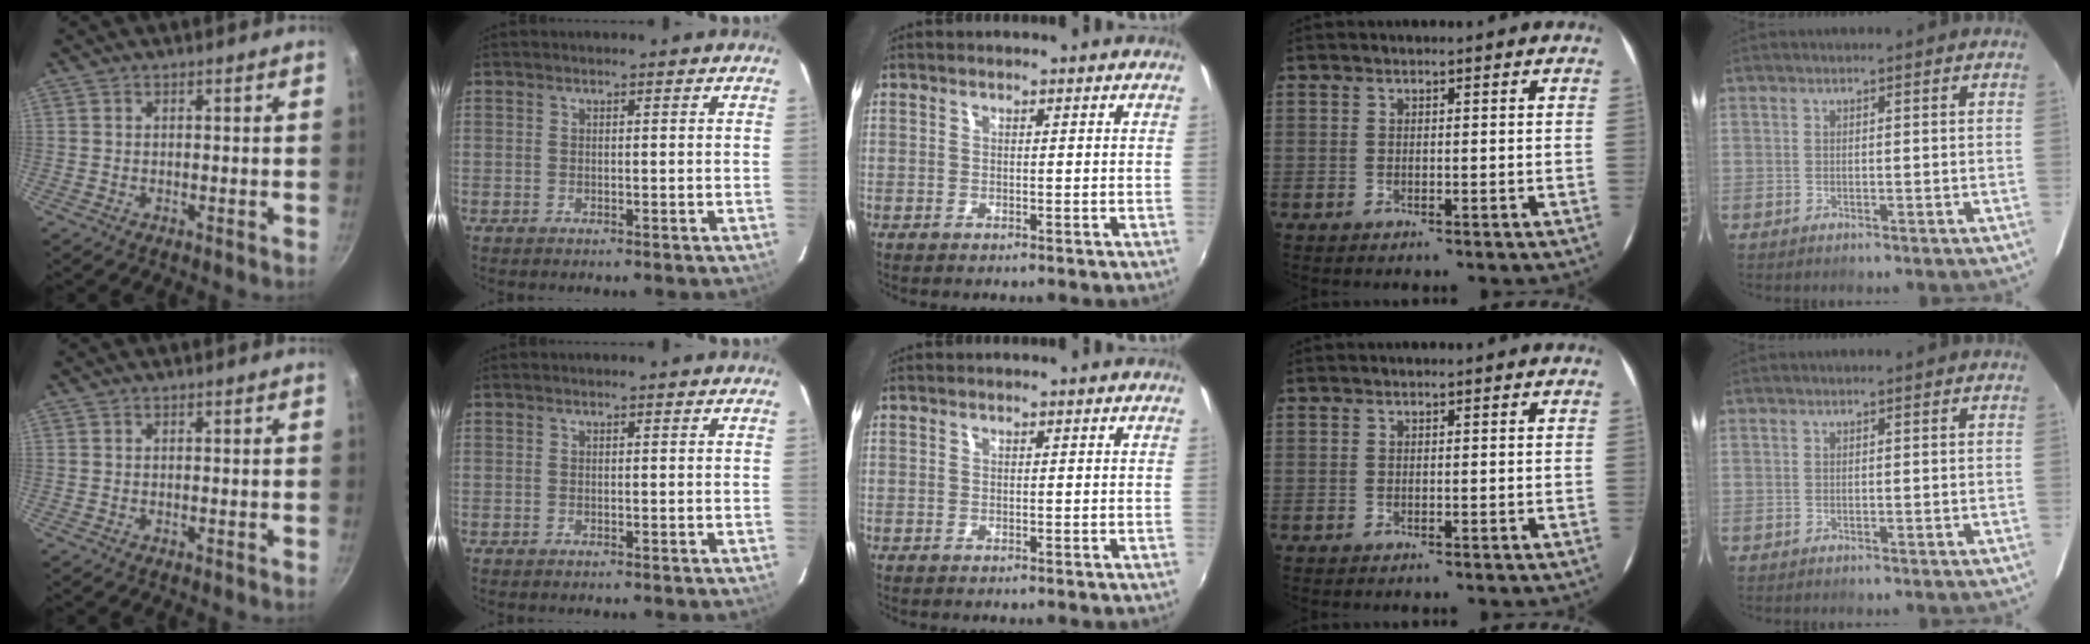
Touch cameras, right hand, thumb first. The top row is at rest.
{}